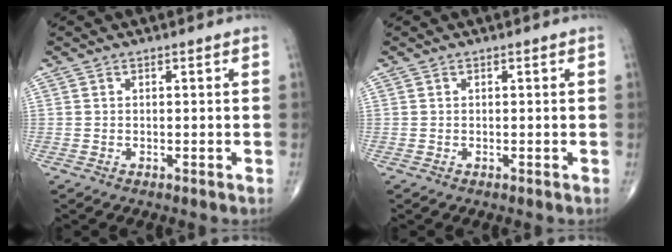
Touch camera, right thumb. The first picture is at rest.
{"total": 0.0}